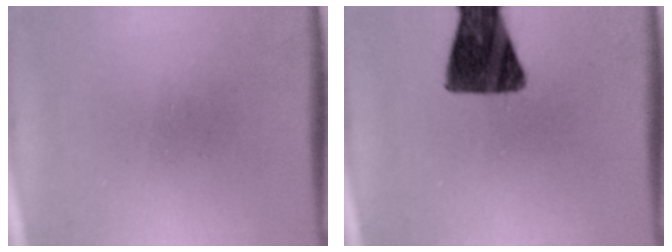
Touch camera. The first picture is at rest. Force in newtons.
{"total": 12.8}